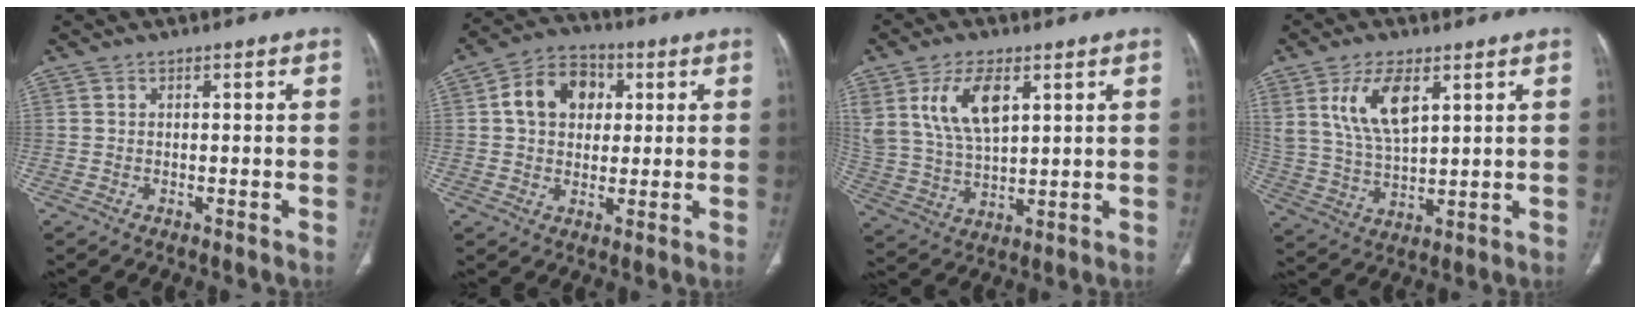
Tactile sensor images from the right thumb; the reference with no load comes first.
{"total": 10.7, "force": [2.3, 8.3, 6.4], "torque": [-0.081, 0.010, 0.031]}
{"total": 12.3, "force": [5.2, 6.4, 9.1], "torque": [-0.170, -0.016, 0.113]}
{"total": 11.3, "force": [5.1, 5.4, 8.5], "torque": [-0.156, -0.020, 0.108]}